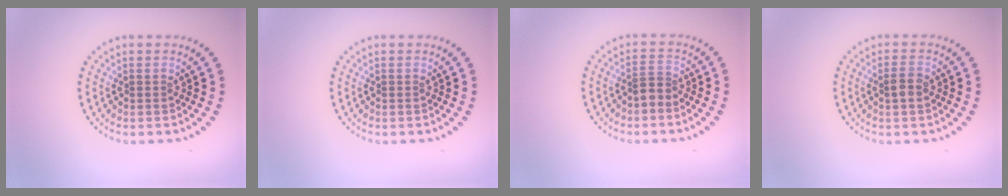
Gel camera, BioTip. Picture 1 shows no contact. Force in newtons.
{"total": 0.0}
{"total": 1.5, "press": 1.0, "slide": 1.1}
{"total": 1.7, "press": 1.7, "slide": 0.4}